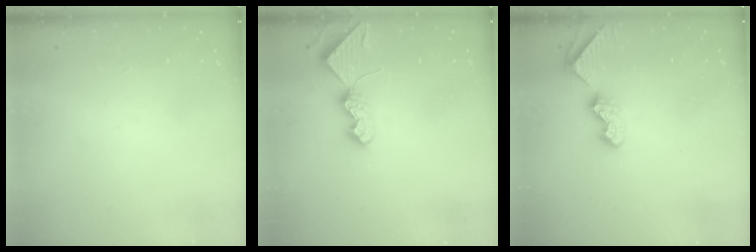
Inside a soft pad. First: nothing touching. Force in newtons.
{"total": 7.9, "press": 7.9, "slide": 0.5}
{"total": 8.7, "press": 8.7, "slide": 0.7}